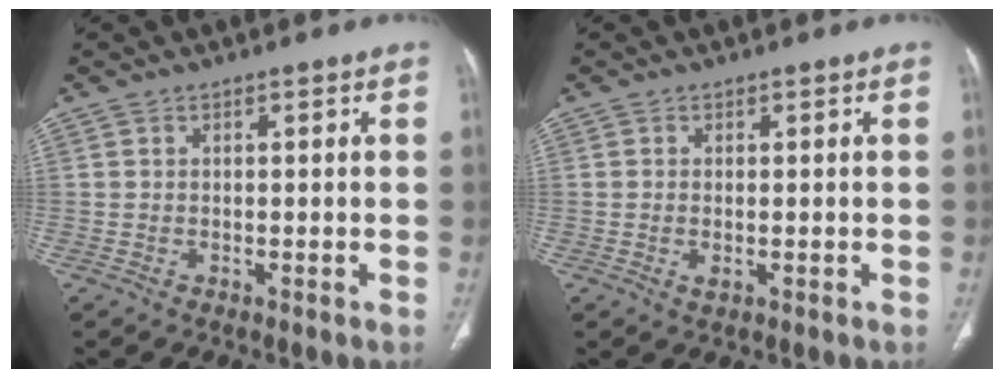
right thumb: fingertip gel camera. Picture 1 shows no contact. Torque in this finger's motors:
{"motor_torque": [-0.21, -0.05, -0.27, 0.13, 0.06]}